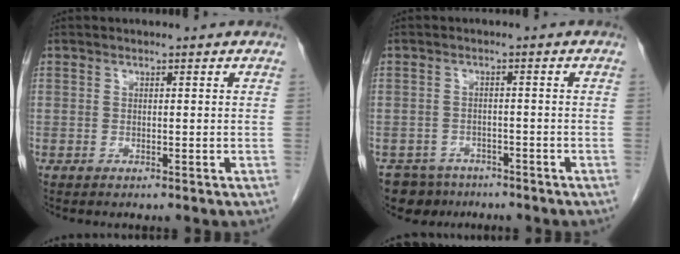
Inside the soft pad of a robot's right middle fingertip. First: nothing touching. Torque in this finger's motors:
{"motor_torque": [-0.01, 0.01, -0.03, 0.01]}